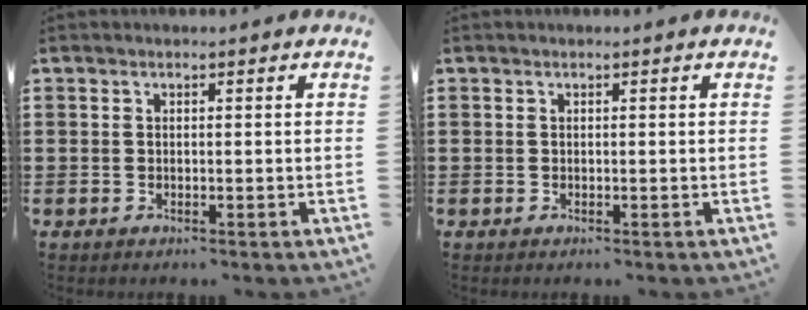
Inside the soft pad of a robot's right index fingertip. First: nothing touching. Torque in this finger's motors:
{"motor_torque": [2.14, 0.00, 0.01, -0.01]}